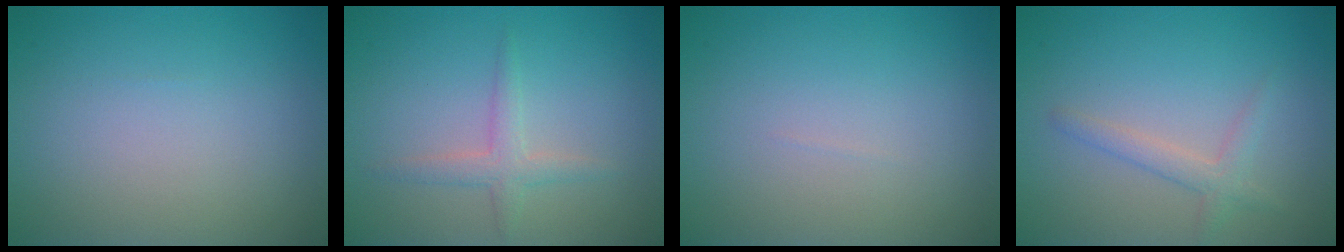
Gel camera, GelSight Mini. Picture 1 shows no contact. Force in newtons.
{"total": 1.9, "press": 1.9, "slide": 0.1}
{"total": 0.0}
{"total": 1.9, "press": 1.9, "slide": 0.1}